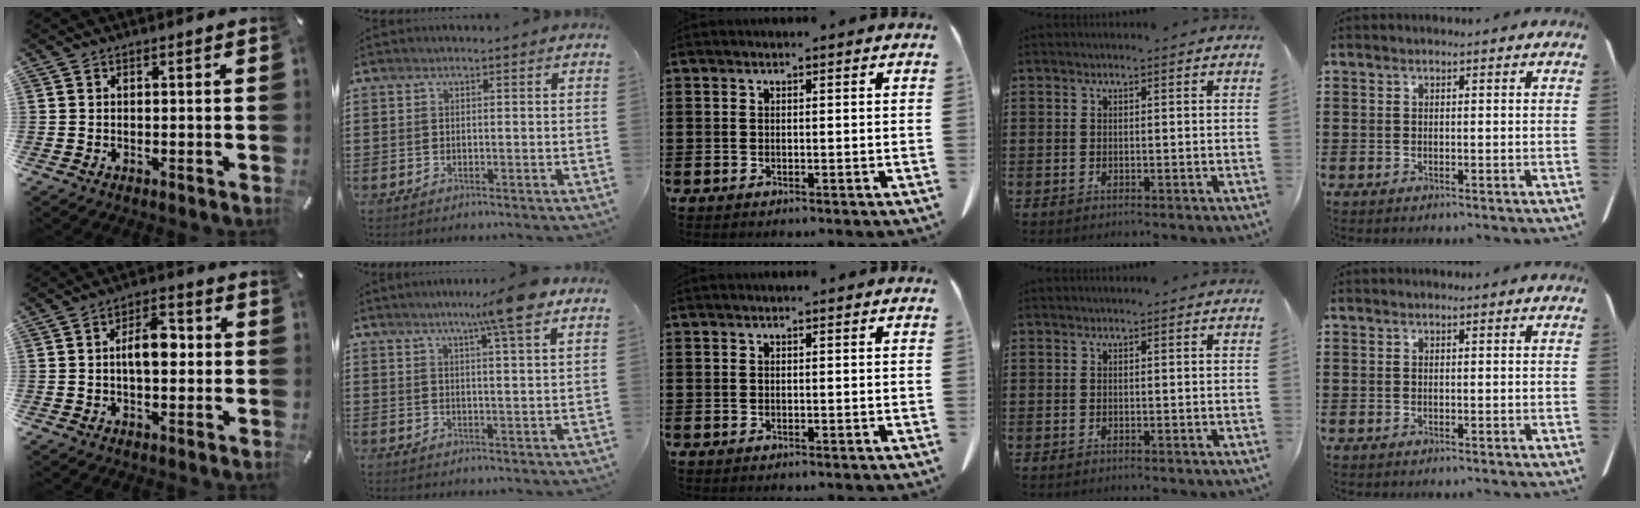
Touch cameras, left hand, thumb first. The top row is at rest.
{"thumb": {"total": 7.6, "force": [0.0, 4.1, 6.4], "torque": [-0.101, 0.005, -0.007]}, "index": {"total": 8.4, "force": [5.7, -0.7, 6.2], "torque": [-0.111, -0.010, 0.092]}}